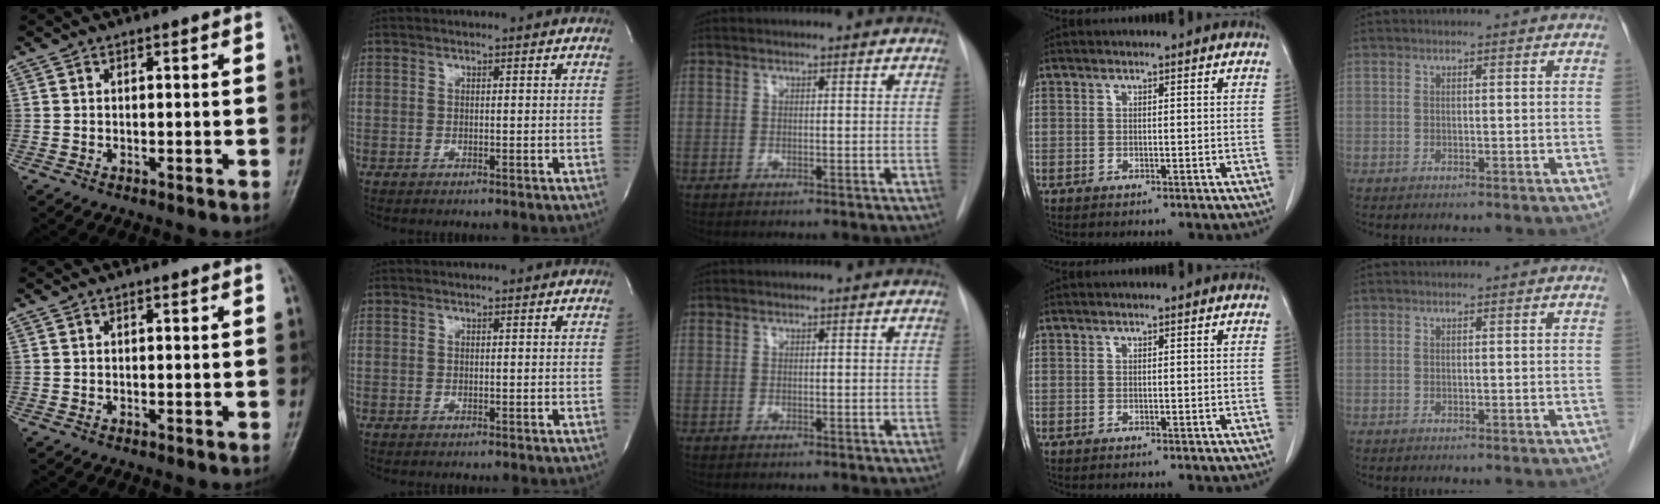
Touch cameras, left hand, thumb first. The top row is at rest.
{}